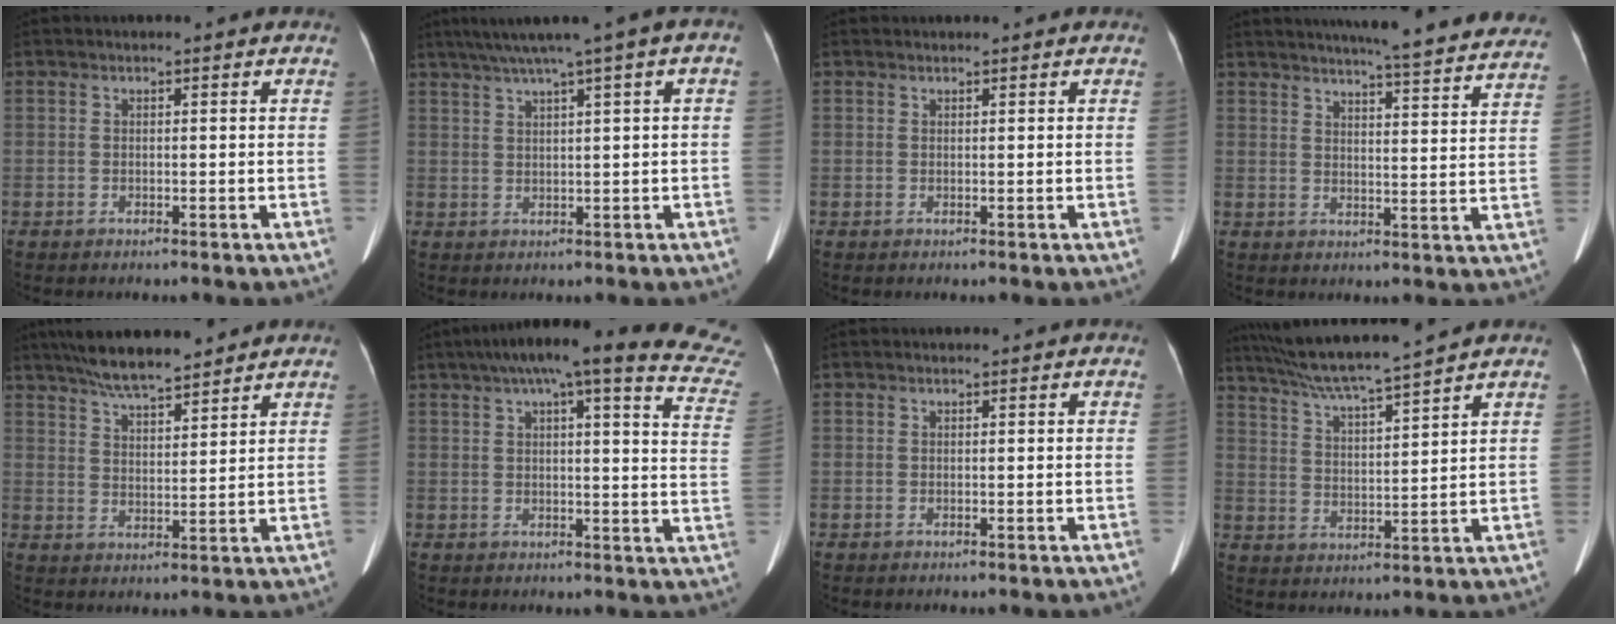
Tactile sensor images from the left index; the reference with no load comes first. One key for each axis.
{"total": 7.7, "fx": 3.3, "fy": -0.1, "fz": 6.9, "tx": -0.107, "ty": 0.038, "tz": 0.053}
{"total": 0.7, "fx": 0.7, "fy": 0.0, "fz": 0.2, "tx": -0.003, "ty": 0.012, "tz": 0.012}
{"total": 23.2, "fx": 21.3, "fy": 1.4, "fz": 9.2, "tx": -0.125, "ty": -0.048, "tz": 0.240}
{"total": 8.2, "fx": 7.0, "fy": 1.2, "fz": 4.1, "tx": -0.065, "ty": 0.018, "tz": 0.120}
{"total": 25.7, "fx": 22.0, "fy": 1.7, "fz": 13.2, "tx": -0.177, "ty": -0.032, "tz": 0.245}
{"total": 0.0}
{"total": 10.3, "fx": 9.0, "fy": -1.6, "fz": 4.6, "tx": -0.083, "ty": 0.010, "tz": 0.157}